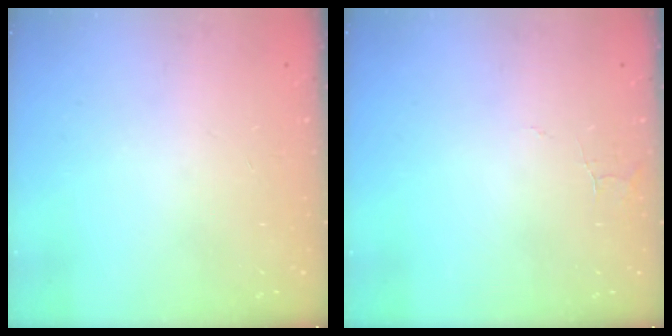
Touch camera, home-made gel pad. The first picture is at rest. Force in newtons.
{"total": 3.8, "press": 3.8, "slide": 0.4}